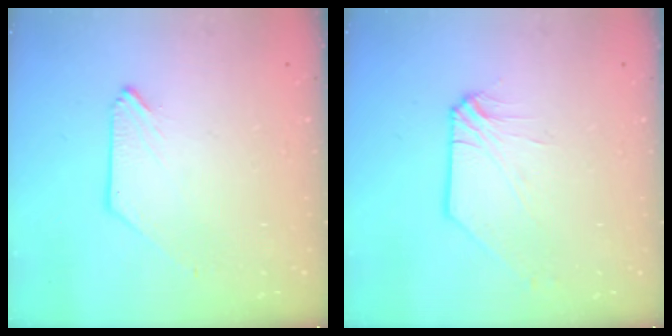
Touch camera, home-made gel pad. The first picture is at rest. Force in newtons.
{"total": 1.7, "press": 1.6, "slide": 0.3}